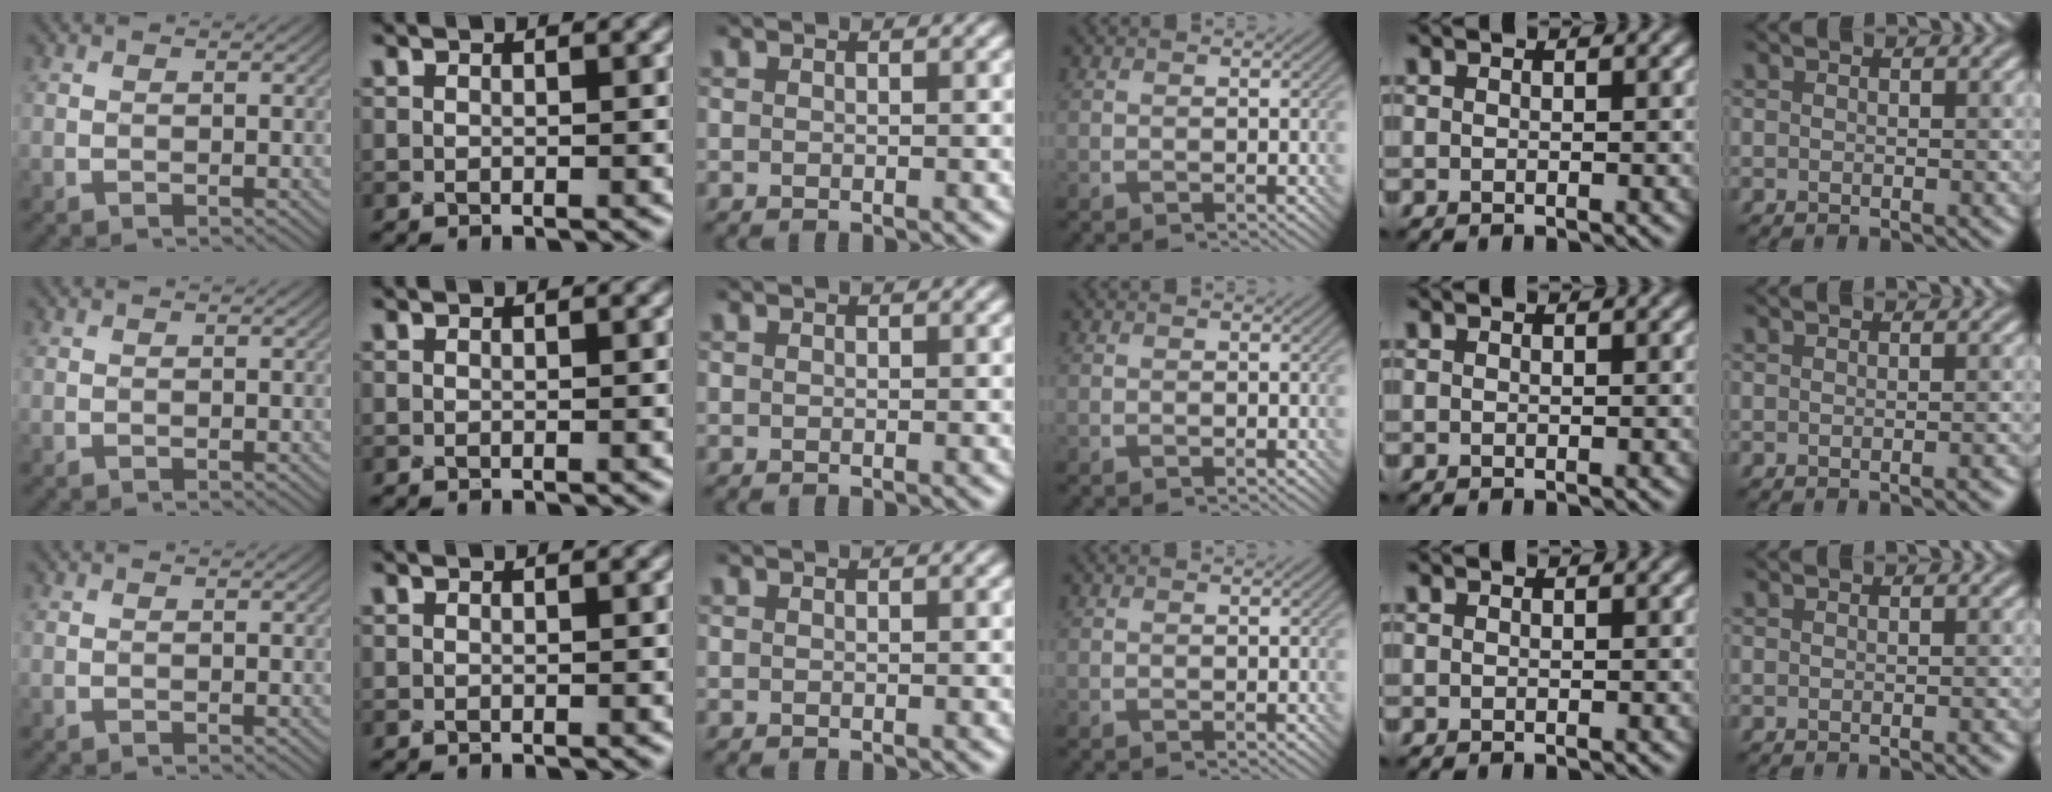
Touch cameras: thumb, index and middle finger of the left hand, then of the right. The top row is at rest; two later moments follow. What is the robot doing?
{"motion": "screw", "object": "bottle cap"}